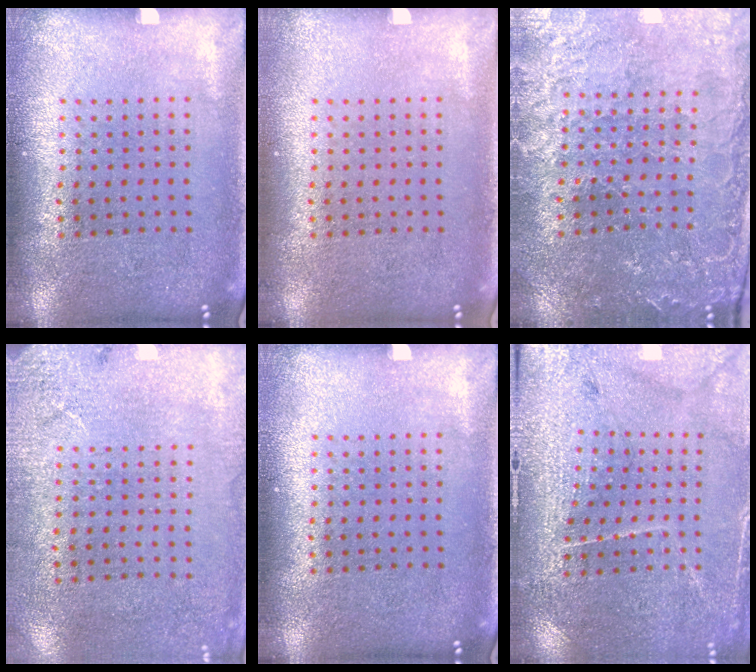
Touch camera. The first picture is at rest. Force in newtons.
{"total": 0.0}
{"total": 1.5, "press": 1.4, "slide": 0.5}
{"total": 2.7, "press": 2.2, "slide": 1.5}
{"total": 0.0}
{"total": 3.1, "press": 3.1, "slide": 0.2}